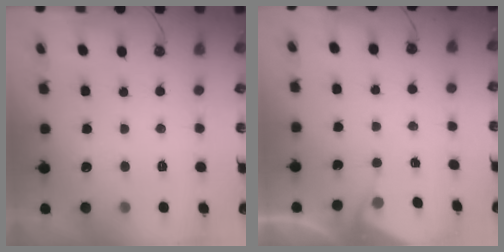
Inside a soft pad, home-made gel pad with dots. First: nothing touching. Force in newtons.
{"total": 2.6, "press": 2.6, "slide": 0.4}